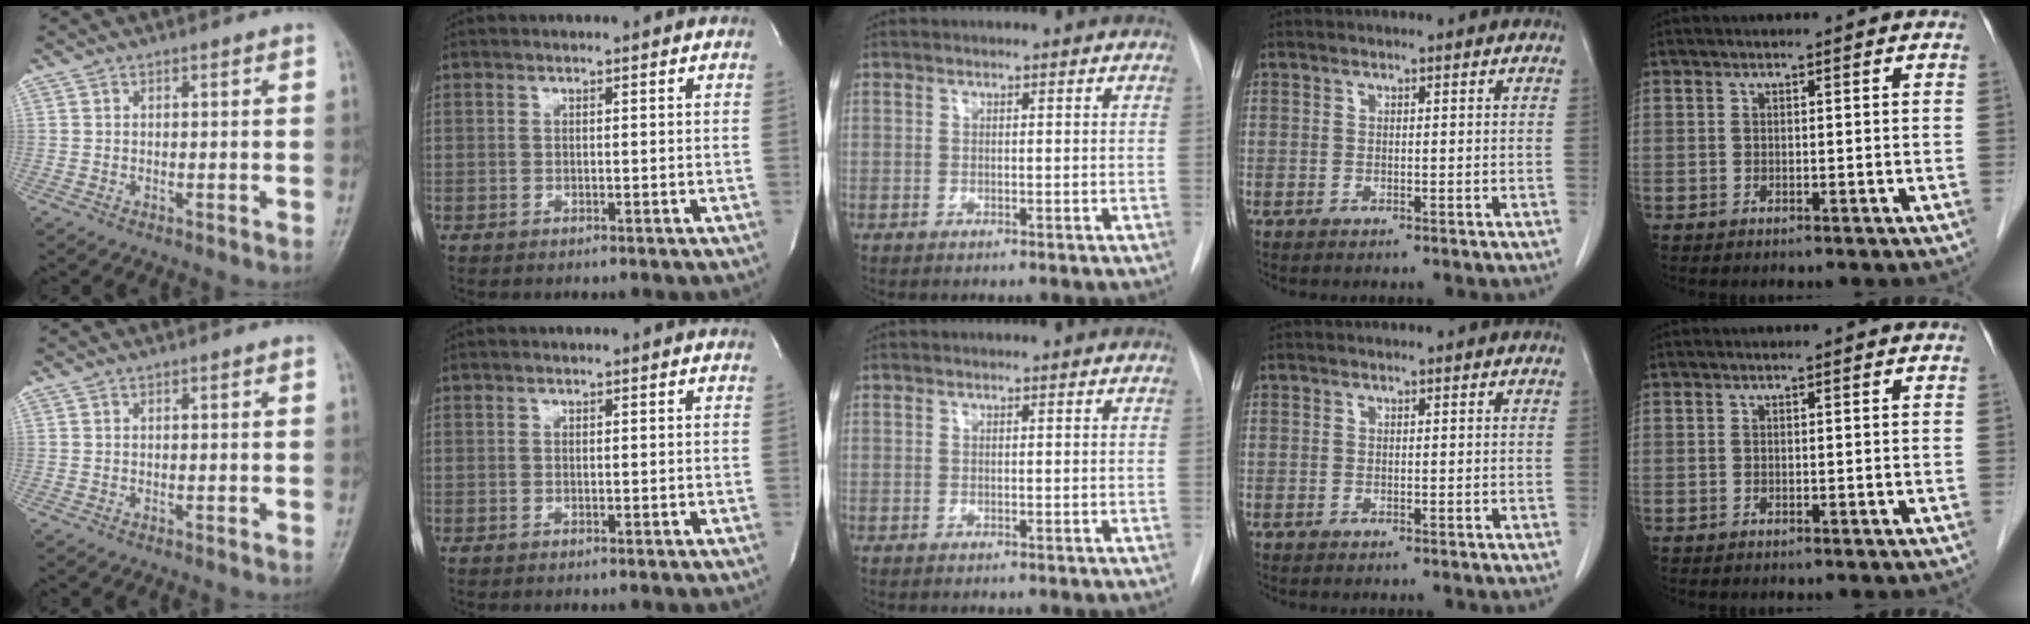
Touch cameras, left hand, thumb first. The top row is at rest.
{}